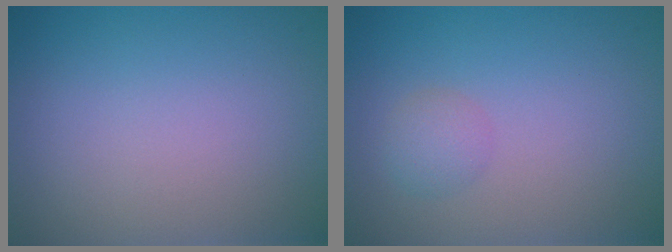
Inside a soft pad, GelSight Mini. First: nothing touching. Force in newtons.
{"total": 1.5, "press": 1.5, "slide": 0.0}